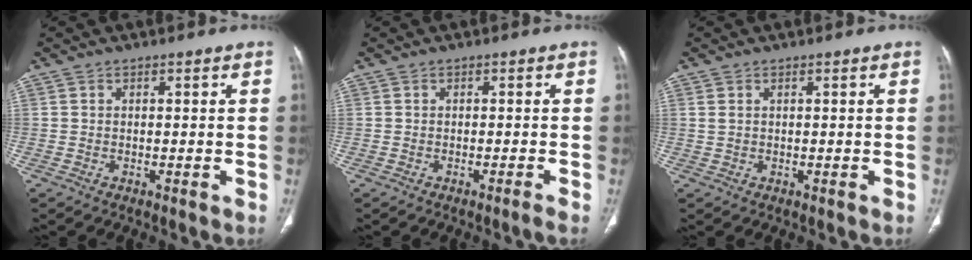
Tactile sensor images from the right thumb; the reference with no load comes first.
{"total": 1.1, "force": [-0.8, -0.4, 0.6], "torque": [-0.014, 0.006, -0.012]}
{"total": 1.2, "force": [0.6, 0.7, 0.8], "torque": [-0.021, 0.008, 0.019]}